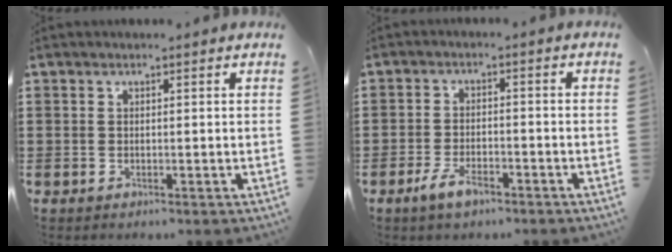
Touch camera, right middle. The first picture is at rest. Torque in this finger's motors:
{"motor_torque": [2.14, 0.00, 0.36, 0.11]}